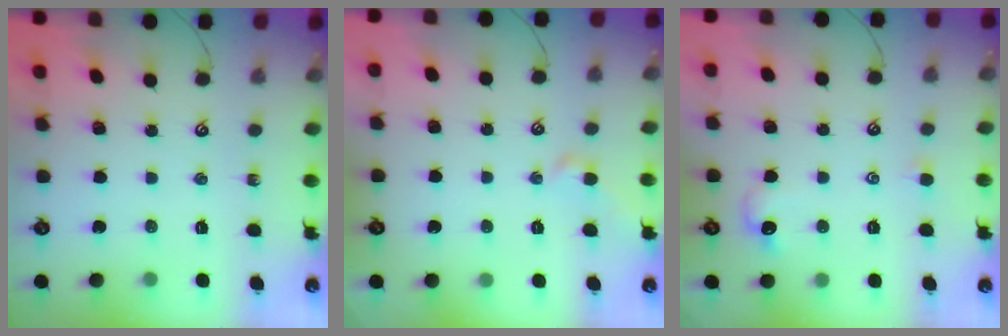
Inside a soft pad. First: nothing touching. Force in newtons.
{"total": 1.7, "press": 1.6, "slide": 0.7}
{"total": 1.4, "press": 1.2, "slide": 0.6}